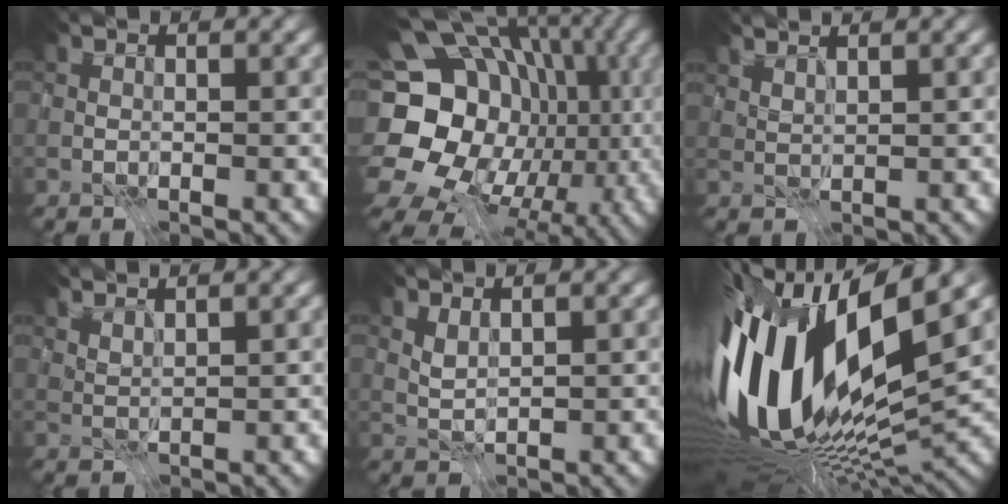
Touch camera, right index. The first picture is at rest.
{"total": 20.2, "force": [-1.3, 17.1, 10.7], "torque": [-0.191, -0.003, -0.028]}
{"total": 1.7, "force": [1.5, 0.1, 0.8], "torque": [-0.012, -0.005, 0.026]}
{"total": 2.1, "force": [1.8, 0.3, 1.0], "torque": [-0.018, -0.004, 0.030]}
{"total": 1.0, "force": [0.6, 0.3, 0.8], "torque": [-0.018, -0.005, 0.013]}
{"total": 17.1, "force": [0.7, 6.4, 15.8], "torque": [-0.301, -0.022, 0.013]}